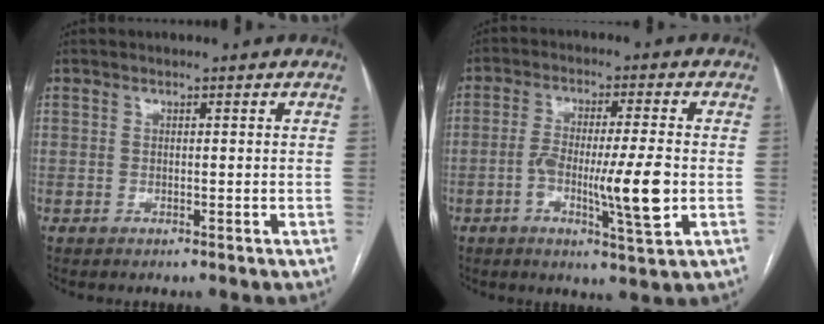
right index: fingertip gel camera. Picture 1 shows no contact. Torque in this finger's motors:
{"motor_torque": [0.53, 0.09, 0.28, 0.11]}